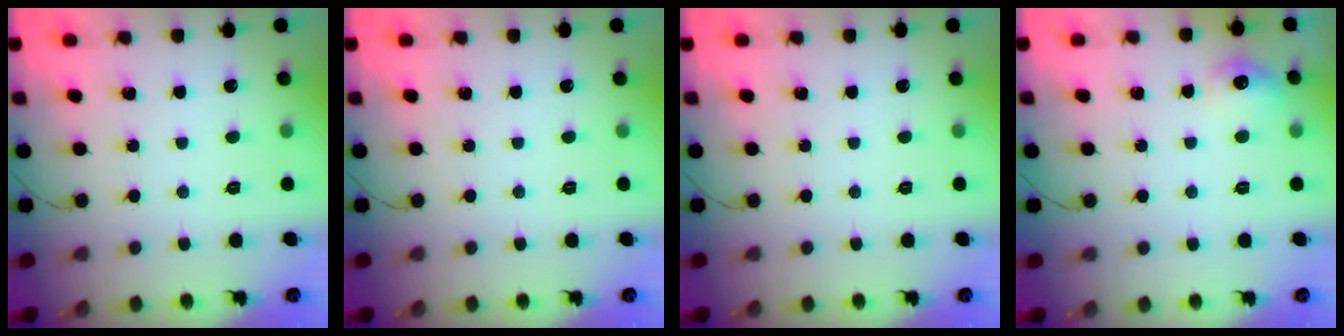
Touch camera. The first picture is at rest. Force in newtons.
{"total": 0.0}
{"total": 0.0}
{"total": 7.4, "press": 7.4, "slide": 0.8}